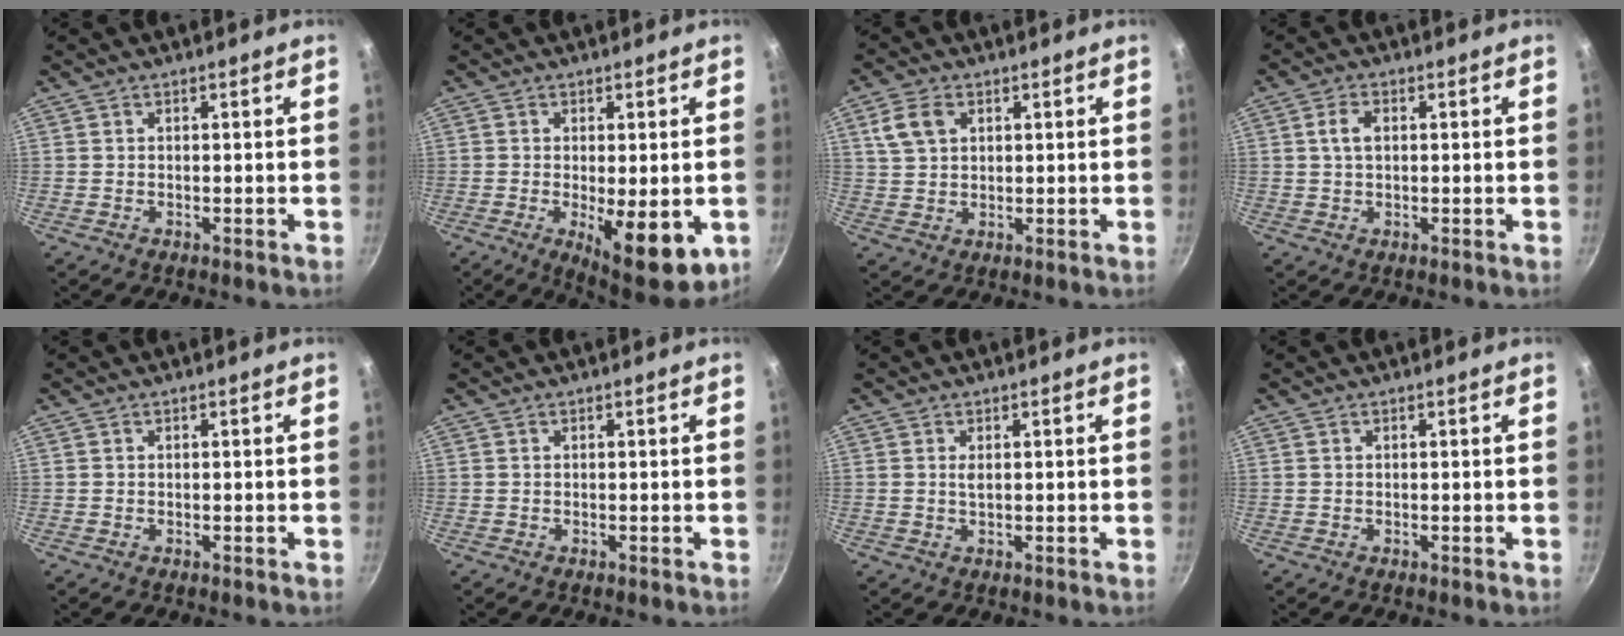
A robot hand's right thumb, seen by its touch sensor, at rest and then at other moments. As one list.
[{"total": 12.3, "force": [-3.4, 4.4, 11.0], "torque": [-0.144, -0.023, -0.037]}, {"total": 5.8, "force": [2.3, 4.0, 3.6], "torque": [-0.063, 0.002, 0.047]}, {"total": 3.3, "force": [0.6, 1.9, 2.6], "torque": [-0.053, 0.003, 0.010]}, {"total": 0.0}, {"total": 0.0}, {"total": 1.2, "force": [0.3, 0.5, 1.0], "torque": [-0.021, -0.002, 0.008]}, {"total": 0.0}]